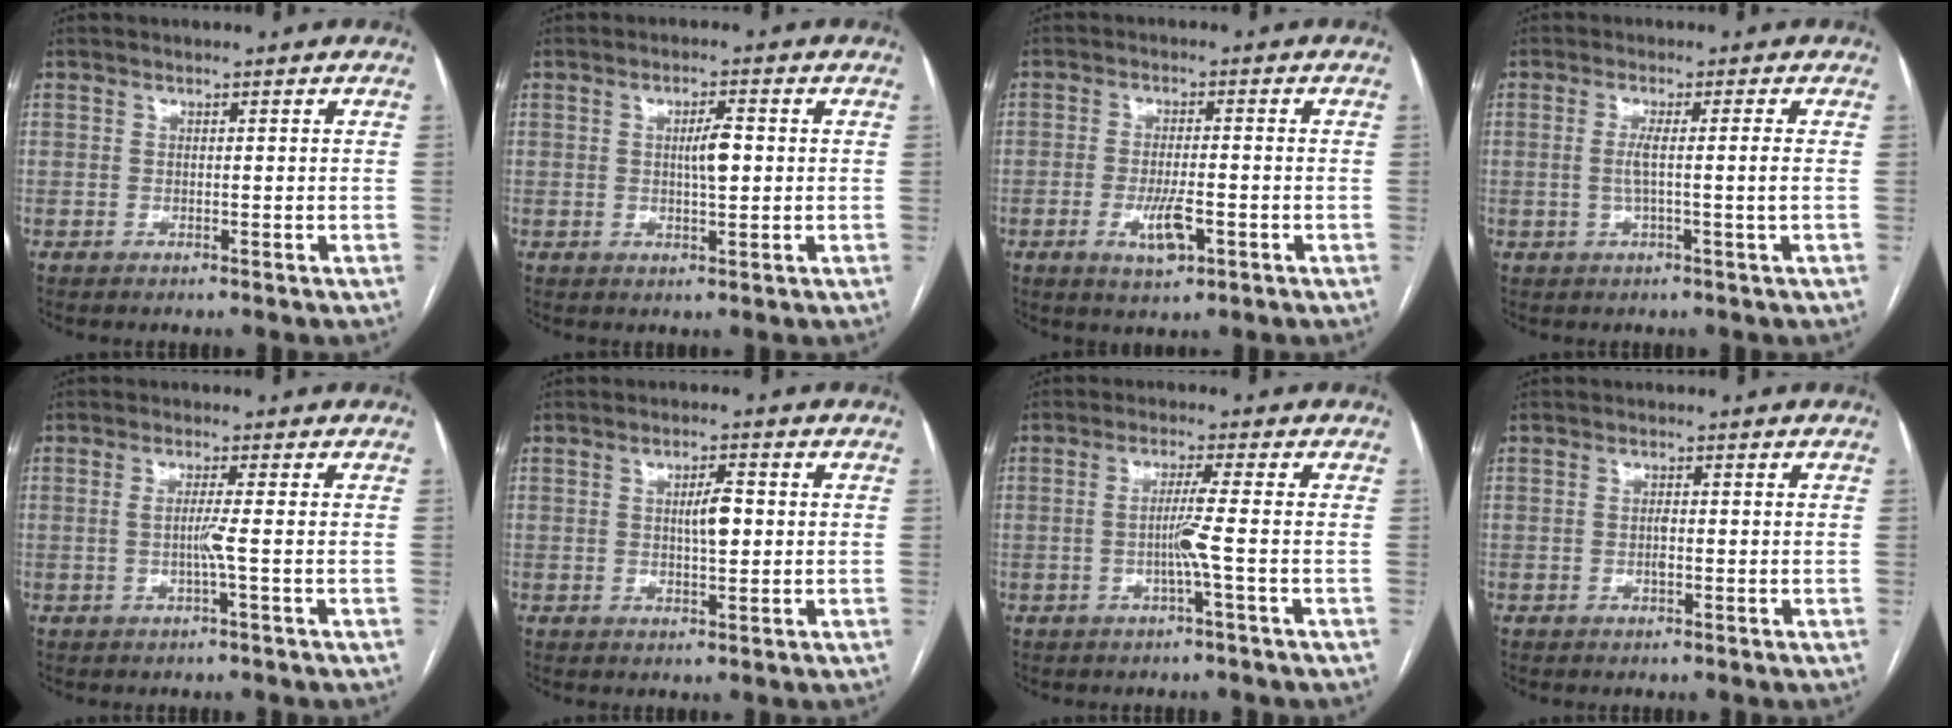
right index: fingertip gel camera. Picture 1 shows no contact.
{"total": 3.8, "force": [0.4, 0.7, 3.7], "torque": [-0.063, 0.001, 0.006]}
{"total": 5.4, "force": [-2.1, 1.5, 4.8], "torque": [-0.090, -0.005, -0.030]}
{"total": 3.8, "force": [-0.4, -1.0, 3.6], "torque": [-0.071, -0.002, -0.006]}
{"total": 2.4, "force": [-0.5, -0.8, 2.2], "torque": [-0.043, -0.001, -0.011]}
{"total": 3.9, "force": [0.4, 0.9, 3.7], "torque": [-0.063, 0.003, 0.007]}
{"total": 4.1, "force": [-0.9, -1.3, 3.8], "torque": [-0.074, -0.002, -0.015]}
{"total": 1.1, "force": [-0.3, 0.3, 1.0], "torque": [-0.021, 0.001, -0.005]}